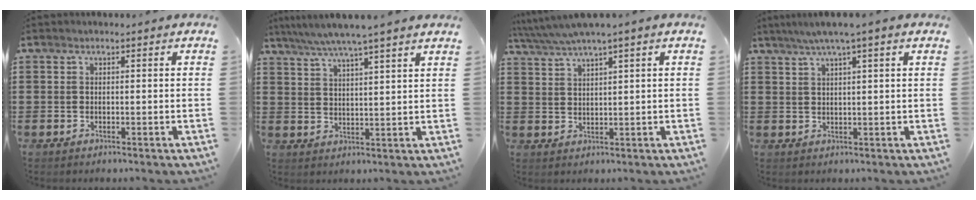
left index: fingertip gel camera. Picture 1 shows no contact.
{"total": 5.1, "force": [4.4, -0.7, 2.5], "torque": [-0.063, -0.020, 0.075]}
{"total": 3.7, "force": [2.7, -0.3, 2.5], "torque": [-0.055, -0.006, 0.047]}
{"total": 3.6, "force": [2.2, -0.4, 2.8], "torque": [-0.058, 0.000, 0.038]}